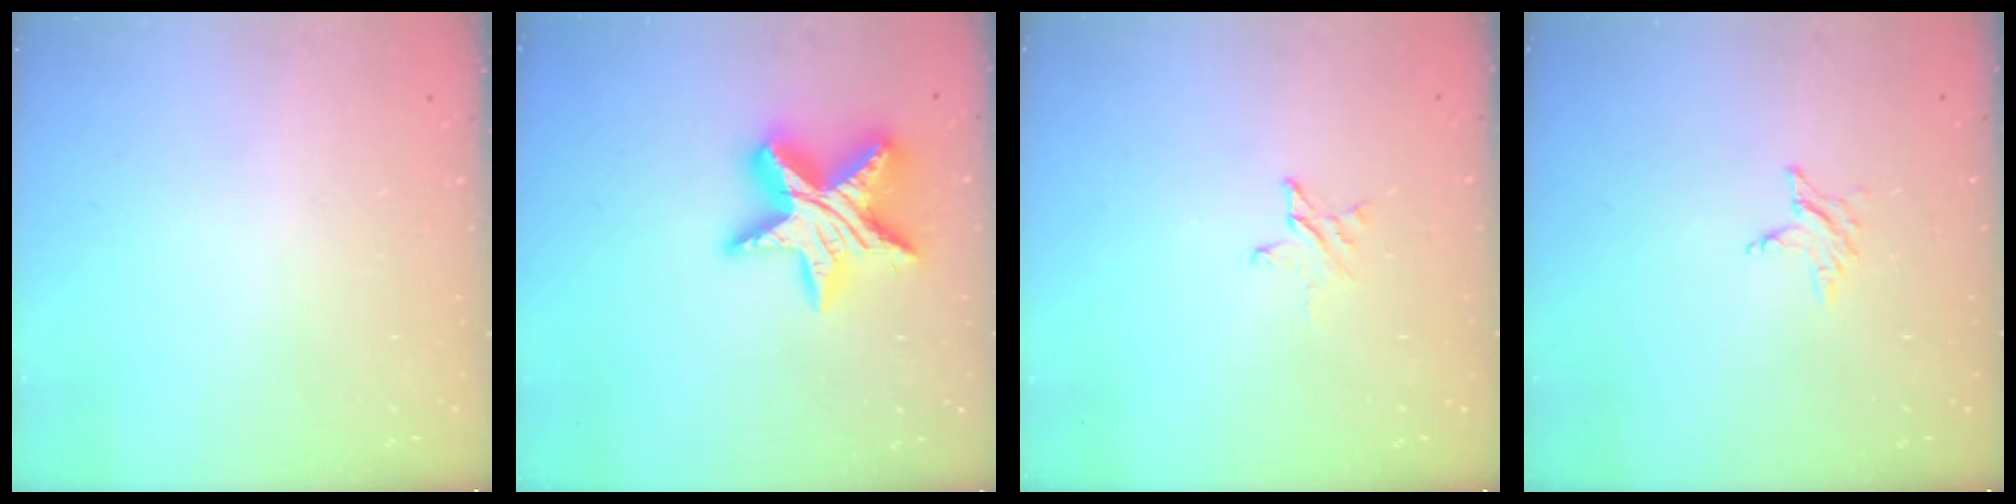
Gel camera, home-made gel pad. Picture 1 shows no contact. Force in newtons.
{"total": 17.4, "press": 17.3, "slide": 1.4}
{"total": 3.0, "press": 3.0, "slide": 0.3}
{"total": 2.9, "press": 2.9, "slide": 0.3}